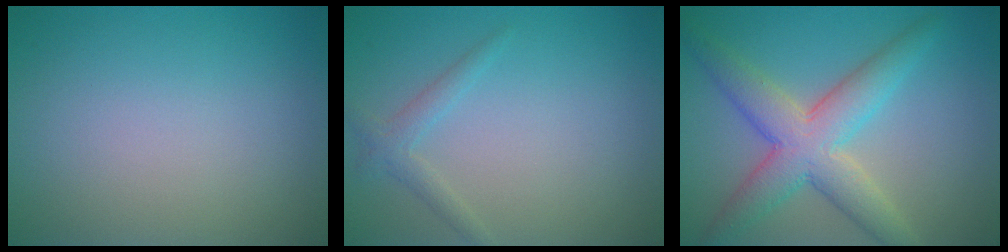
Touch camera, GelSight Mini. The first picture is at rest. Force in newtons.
{"total": 1.6, "press": 1.6, "slide": 0.1}
{"total": 6.5, "press": 6.5, "slide": 0.3}